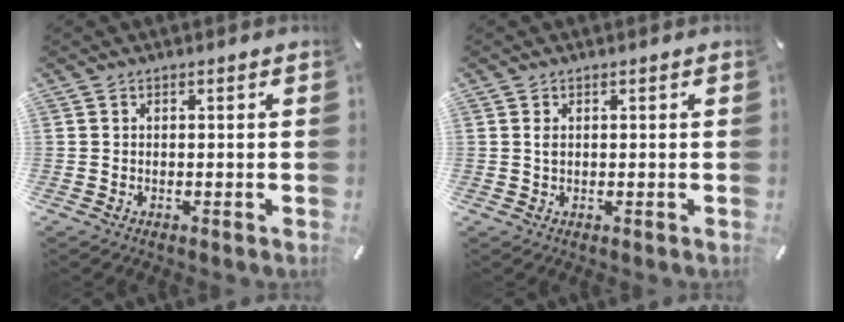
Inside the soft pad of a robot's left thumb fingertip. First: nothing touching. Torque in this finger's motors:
{"motor_torque": [-0.05, 0.31, 0.19, -0.27, 0.12]}